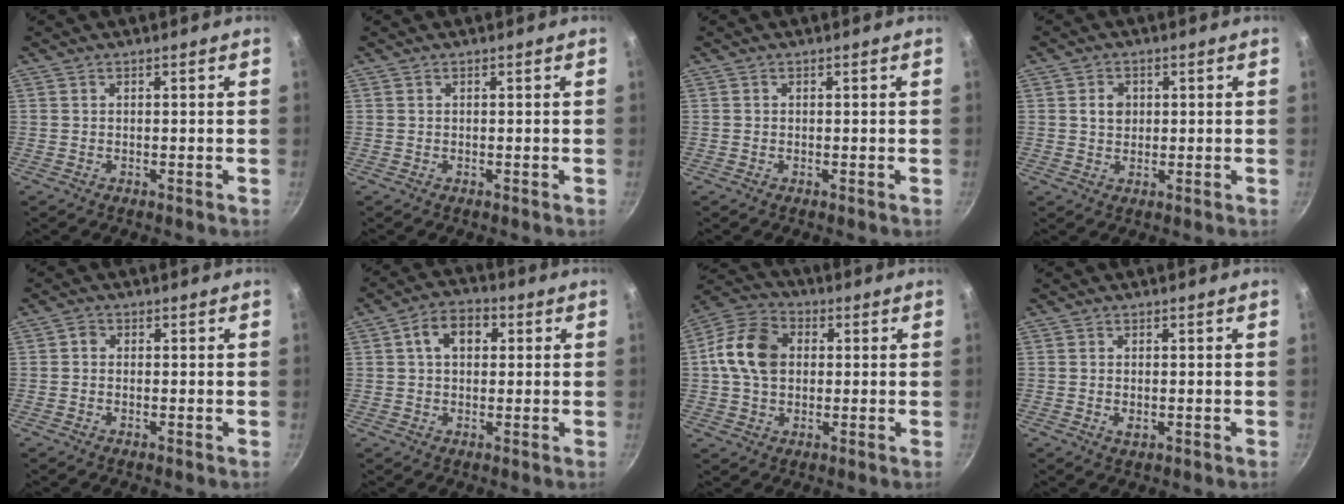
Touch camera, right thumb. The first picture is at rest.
{"total": 0.0}
{"total": 0.0}
{"total": 3.4, "force": [0.6, 2.8, 1.8], "torque": [-0.016, 0.003, 0.009]}
{"total": 1.4, "force": [-0.1, 1.2, 0.7], "torque": [-0.017, 0.006, -0.004]}
{"total": 7.4, "force": [1.7, 5.1, 5.0], "torque": [-0.057, 0.014, 0.017]}
{"total": 12.4, "force": [1.3, 9.2, 8.1], "torque": [-0.128, 0.016, 0.007]}
{"total": 1.7, "force": [-0.2, 1.1, 1.2], "torque": [-0.022, -0.003, -0.001]}